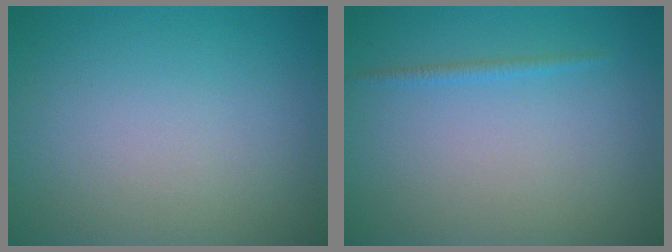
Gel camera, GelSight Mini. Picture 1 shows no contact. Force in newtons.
{"total": 0.8, "press": 0.8, "slide": 0.1}